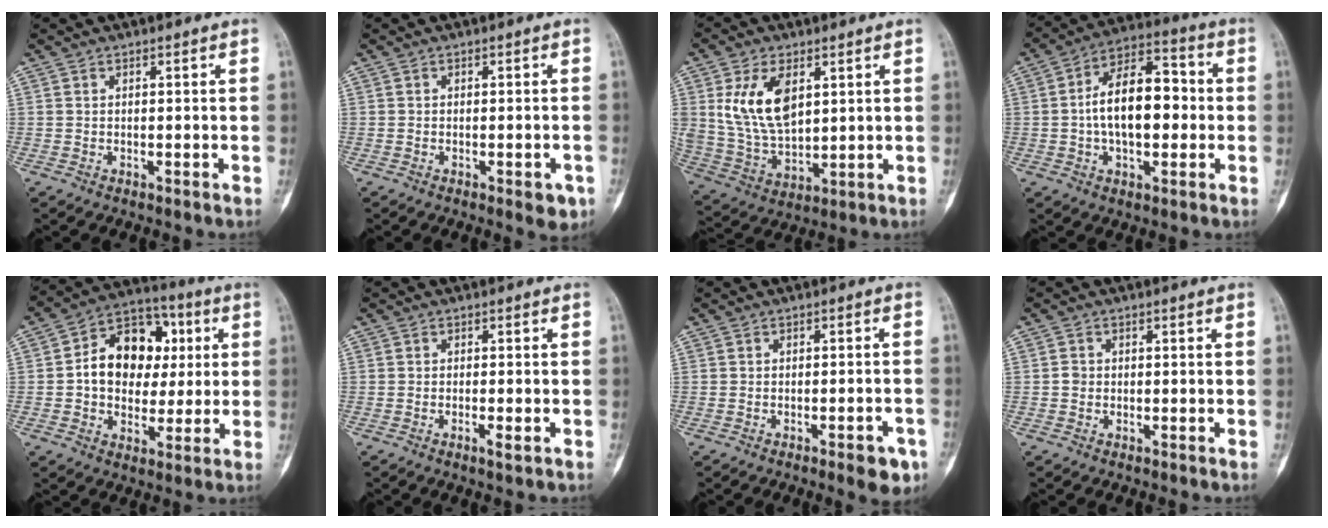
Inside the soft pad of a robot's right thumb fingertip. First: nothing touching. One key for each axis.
{"total": 3.4, "fx": -1.5, "fy": 1.4, "fz": 2.7, "tx": -0.022, "ty": 0.004, "tz": -0.014}
{"total": 13.5, "fx": 4.3, "fy": 7.7, "fz": 10.2, "tx": -0.190, "ty": -0.015, "tz": 0.098}
{"total": 15.0, "fx": -0.3, "fy": 8.3, "fz": 12.4, "tx": -0.186, "ty": 0.036, "tz": -0.013}
{"total": 15.8, "fx": 1.9, "fy": 11.9, "fz": 10.2, "tx": -0.110, "ty": 0.020, "tz": 0.025}
{"total": 1.9, "fx": -0.8, "fy": 0.4, "fz": 1.6, "tx": -0.028, "ty": -0.003, "tz": -0.015}
{"total": 5.2, "fx": -2.8, "fy": 1.6, "fz": 4.0, "tx": -0.039, "ty": 0.013, "tz": -0.031}
{"total": 1.3, "fx": -0.2, "fy": 1.2, "fz": 0.5, "tx": -0.002, "ty": 0.005, "tz": -0.005}